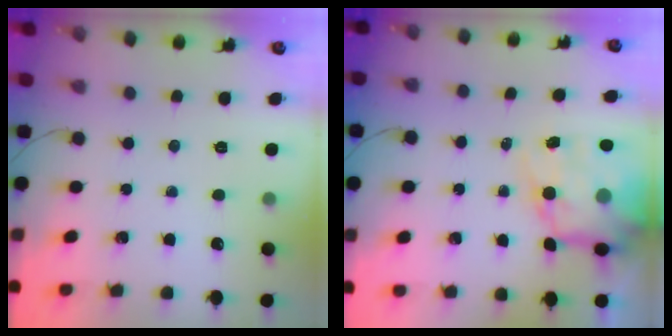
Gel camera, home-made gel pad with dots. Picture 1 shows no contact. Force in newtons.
{"total": 12.5, "press": 12.0, "slide": 3.5}